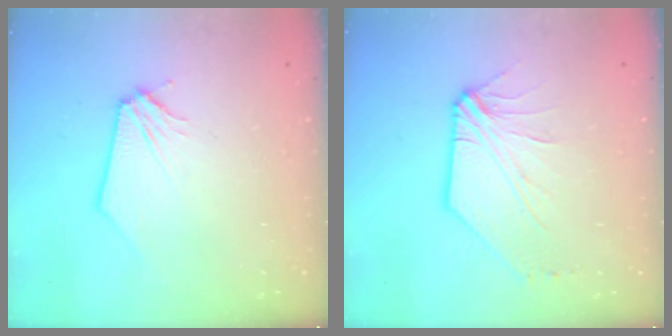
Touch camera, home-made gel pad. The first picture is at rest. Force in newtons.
{"total": 6.9, "press": 6.8, "slide": 0.9}